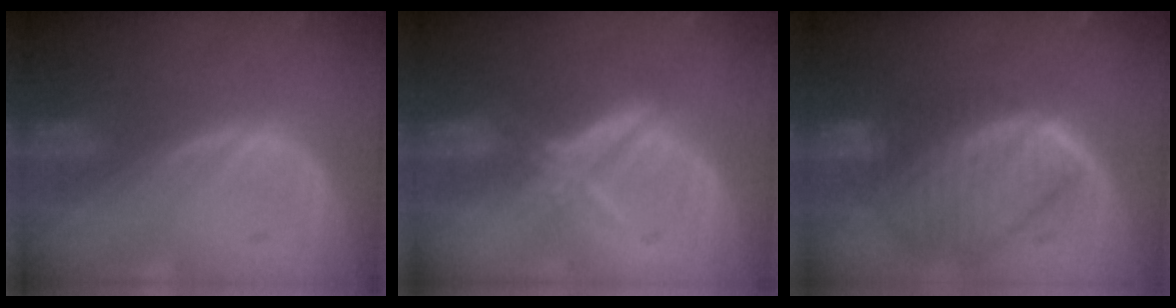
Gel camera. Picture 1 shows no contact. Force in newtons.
{"total": 5.5, "press": 4.9, "slide": 2.5}
{"total": 10.1, "press": 8.8, "slide": 5.1}